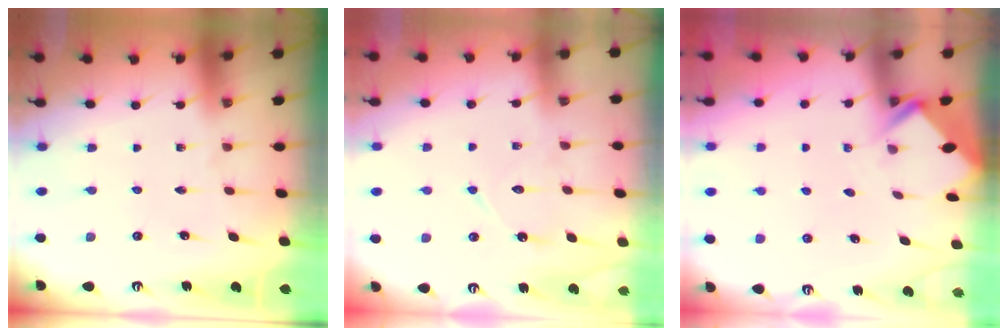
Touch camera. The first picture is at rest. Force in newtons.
{"total": 8.5, "press": 8.4, "slide": 0.7}
{"total": 2.7, "press": 2.7, "slide": 0.2}